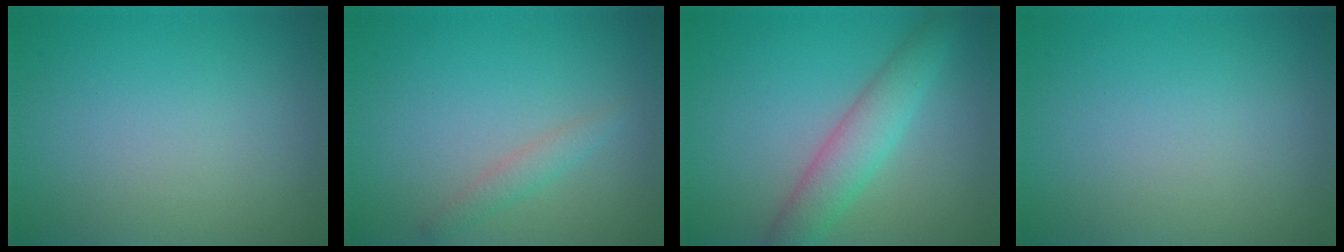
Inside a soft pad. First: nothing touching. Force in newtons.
{"total": 1.5, "press": 1.5, "slide": 0.2}
{"total": 4.1, "press": 4.1, "slide": 0.2}
{"total": 0.0}